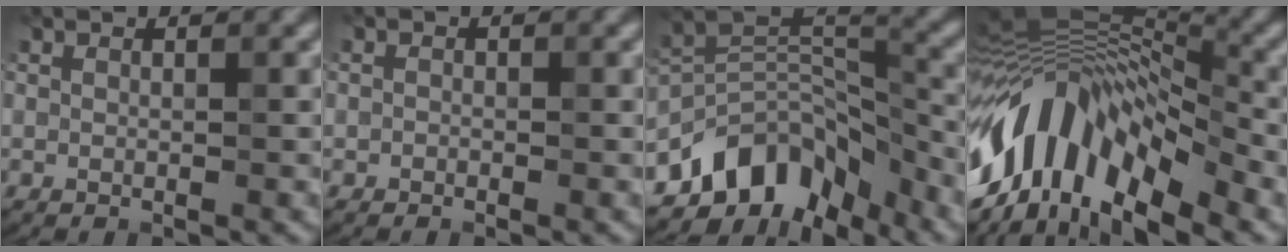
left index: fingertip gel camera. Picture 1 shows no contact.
{"total": 2.1, "force": [-1.6, -0.8, -1.1], "torque": [-0.001, -0.018, 0.002]}
{"total": 9.4, "force": [-8.5, 3.4, 2.0], "torque": [-0.040, -0.017, -0.122]}
{"total": 11.6, "force": [-7.0, 5.6, 7.3], "torque": [-0.164, 0.005, -0.097]}